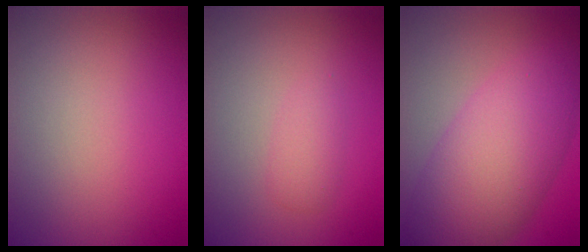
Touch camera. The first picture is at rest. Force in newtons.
{"total": 1.4, "press": 1.4, "slide": 0.0}
{"total": 8.4, "press": 8.4, "slide": 0.2}